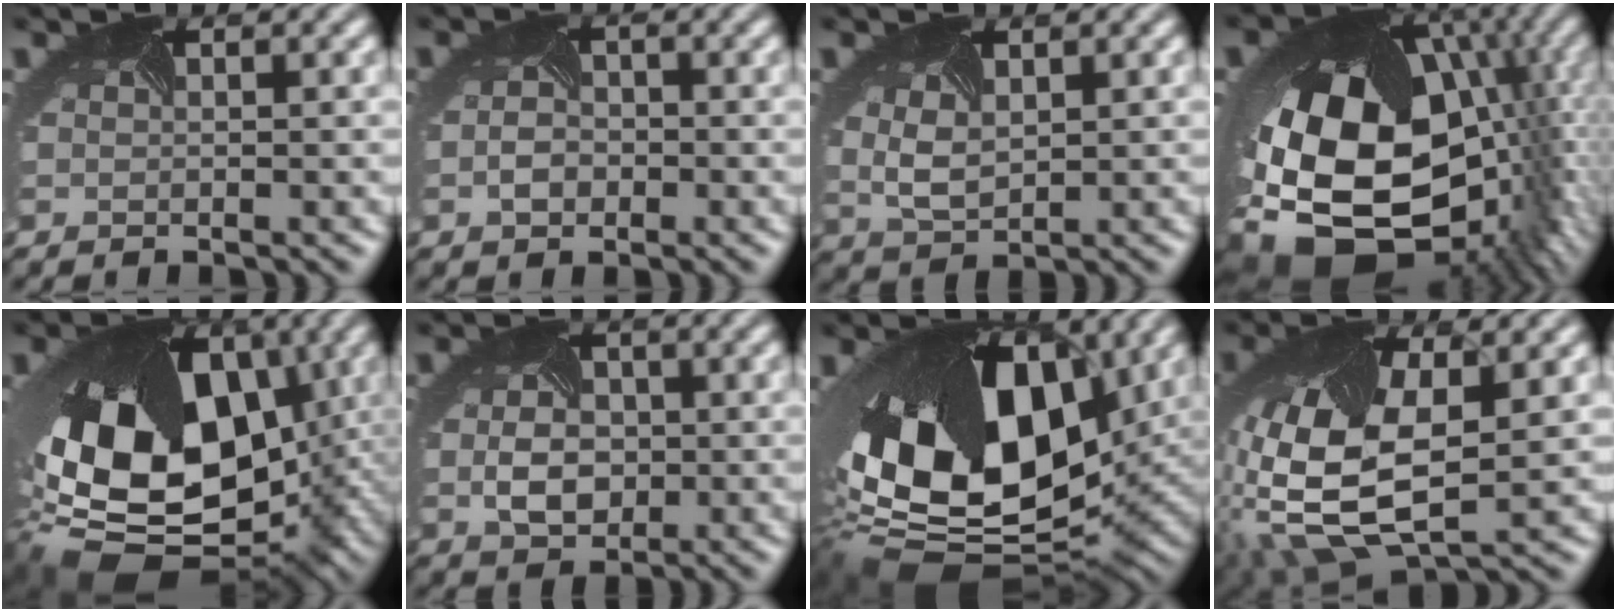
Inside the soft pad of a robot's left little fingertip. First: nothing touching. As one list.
[{"total": 1.7, "force": [-0.8, 1.2, 0.9], "torque": [-0.022, -0.001, -0.017]}, {"total": 2.3, "force": [0.6, 1.4, 1.7], "torque": [-0.052, -0.003, 0.017]}, {"total": 19.4, "force": [-4.6, 13.3, 13.3], "torque": [-0.249, -0.067, -0.048]}, {"total": 17.4, "force": [-1.2, 11.7, 12.8], "torque": [-0.247, -0.041, -0.002]}, {"total": 3.6, "force": [-0.3, 2.7, 2.4], "torque": [-0.050, -0.001, -0.003]}, {"total": 18.1, "force": [2.4, 11.4, 14.0], "torque": [-0.297, -0.029, 0.050]}, {"total": 11.7, "force": [-0.9, 6.4, 9.7], "torque": [-0.240, -0.022, -0.010]}]